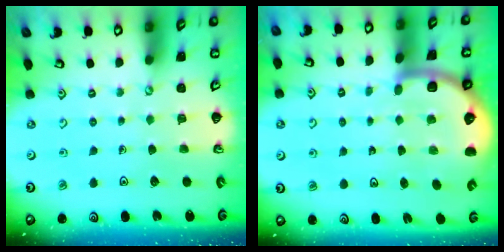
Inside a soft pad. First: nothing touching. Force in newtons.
{"total": 6.5, "press": 6.1, "slide": 2.4}